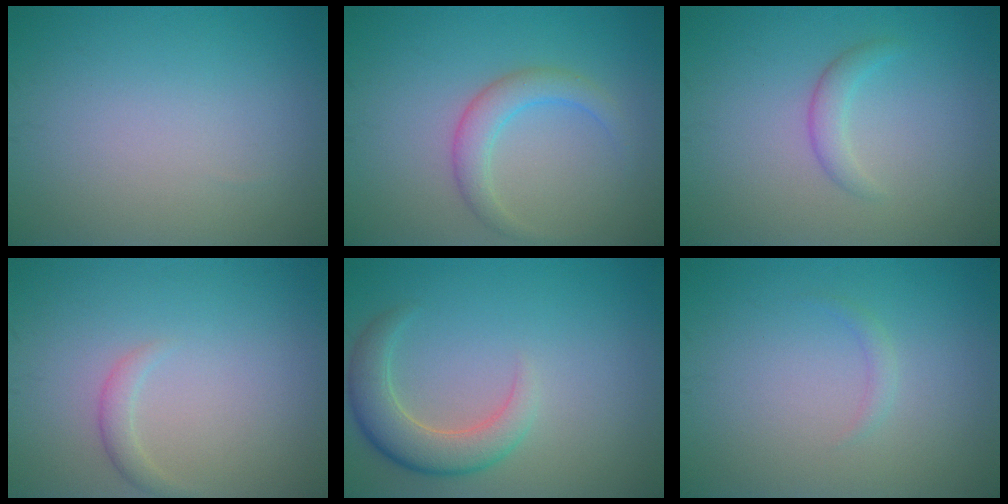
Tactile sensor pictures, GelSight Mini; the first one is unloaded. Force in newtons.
{"total": 2.8, "press": 2.8, "slide": 0.2}
{"total": 1.7, "press": 1.7, "slide": 0.2}
{"total": 1.2, "press": 1.2, "slide": 0.0}
{"total": 4.4, "press": 4.3, "slide": 0.5}
{"total": 0.8, "press": 0.8, "slide": 0.0}